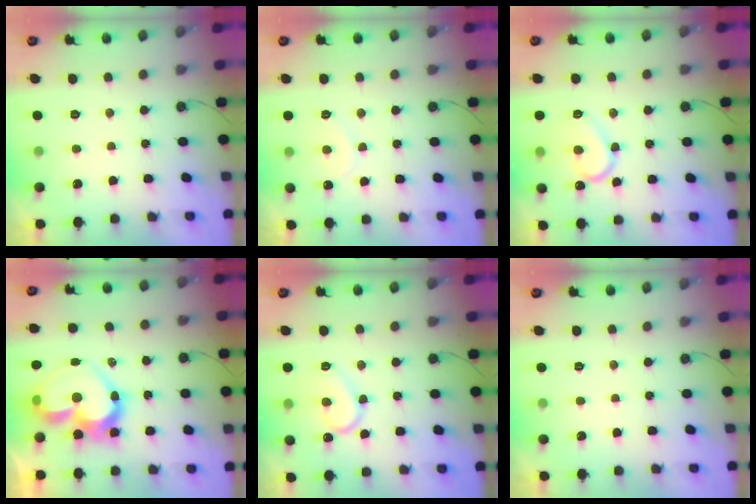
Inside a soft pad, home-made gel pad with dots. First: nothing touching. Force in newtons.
{"total": 6.0, "press": 6.0, "slide": 0.4}
{"total": 13.1, "press": 13.1, "slide": 1.1}
{"total": 20.1, "press": 20.0, "slide": 1.8}
{"total": 11.7, "press": 11.7, "slide": 1.1}
{"total": 0.0}